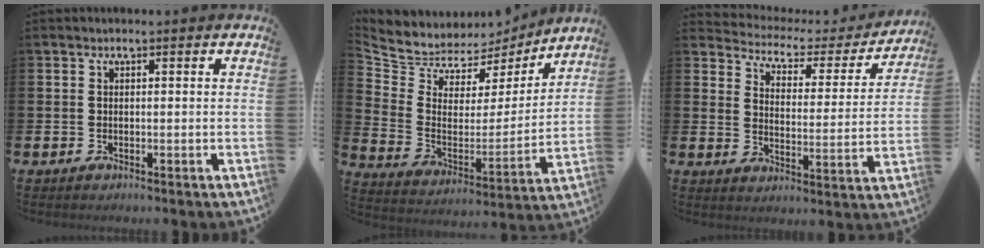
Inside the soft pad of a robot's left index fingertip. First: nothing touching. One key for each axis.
{"total": 7.3, "fx": 6.6, "fy": 3.0, "fz": 0.0, "tx": -0.054, "ty": -0.054, "tz": 0.115}
{"total": 3.8, "fx": 3.3, "fy": 1.8, "fz": 0.8, "tx": -0.041, "ty": -0.026, "tz": 0.045}